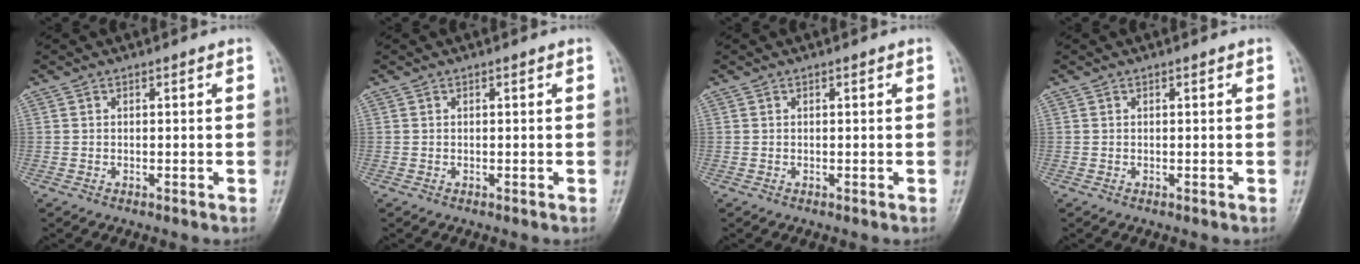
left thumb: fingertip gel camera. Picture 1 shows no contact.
{"total": 0.0}
{"total": 0.0}
{"total": 0.0}